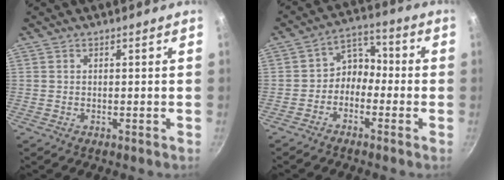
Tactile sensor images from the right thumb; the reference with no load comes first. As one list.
[{"total": 6.1, "force": [-2.2, 4.8, 3.0], "torque": [-0.017, 0.045, -0.052]}]